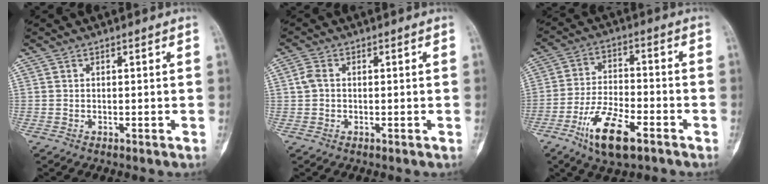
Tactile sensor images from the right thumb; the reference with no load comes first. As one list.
[{"total": 2.5, "force": [0.2, 1.9, 1.7], "torque": [-0.040, 0.007, 0.002]}, {"total": 12.1, "force": [-6.5, 4.8, 9.0], "torque": [-0.168, 0.024, -0.113]}]